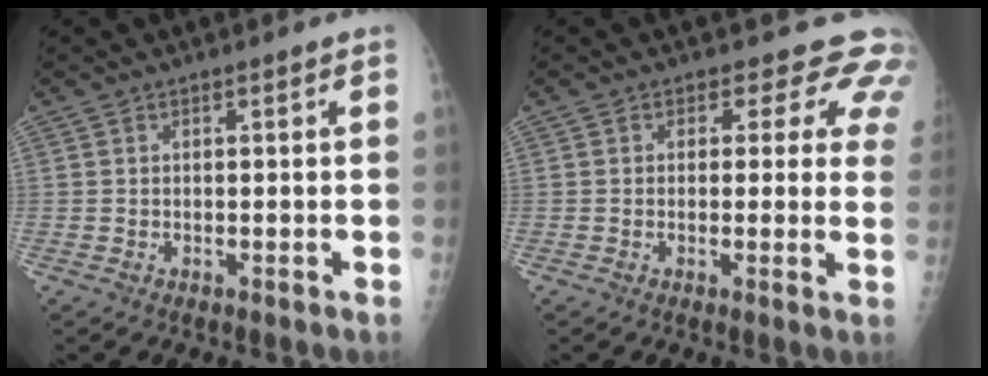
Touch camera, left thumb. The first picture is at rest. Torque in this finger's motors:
{"motor_torque": [-0.12, 0.47, -0.08, -0.14, 0.05]}